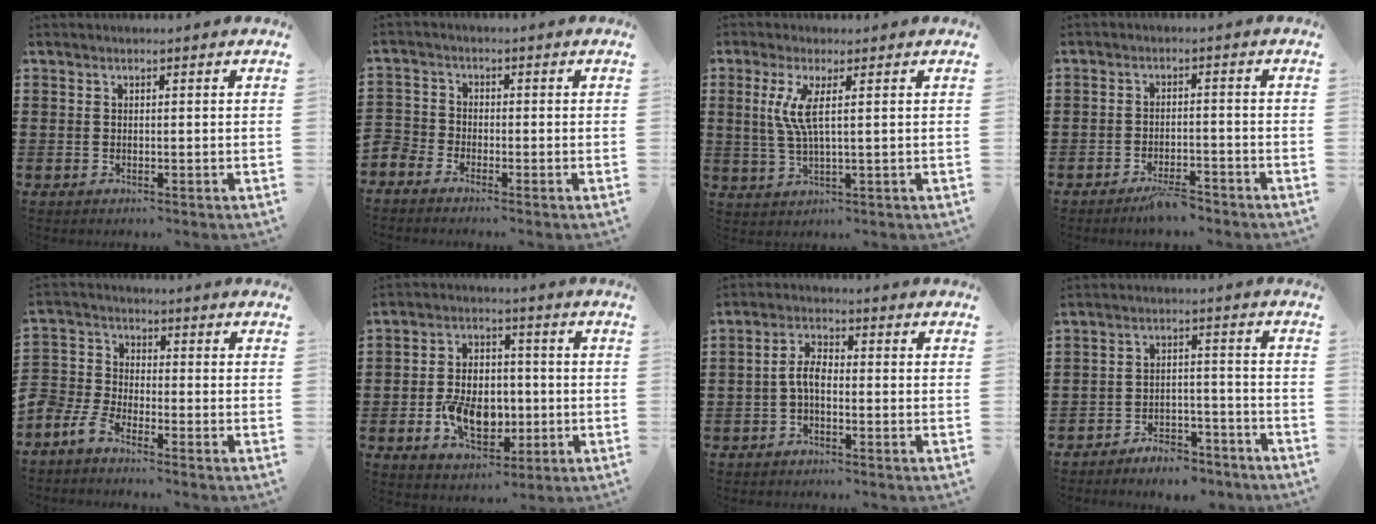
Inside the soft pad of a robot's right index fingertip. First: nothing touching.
{"total": 2.3, "force": [-2.2, 0.8, -0.2], "torque": [-0.014, 0.001, -0.051]}
{"total": 5.4, "force": [1.3, 0.5, 5.2], "torque": [-0.119, -0.011, 0.016]}
{"total": 3.3, "force": [-2.9, 0.6, 1.5], "torque": [-0.024, 0.010, -0.056]}
{"total": 4.3, "force": [-3.9, 1.3, 1.2], "torque": [-0.063, -0.003, -0.092]}
{"total": 8.6, "force": [-2.1, 5.7, 6.1], "torque": [-0.119, 0.008, -0.037]}
{"total": 3.8, "force": [-0.9, 1.7, 3.3], "torque": [-0.074, 0.002, -0.023]}
{"total": 4.6, "force": [-4.5, 1.0, 0.5], "torque": [-0.010, 0.012, -0.090]}